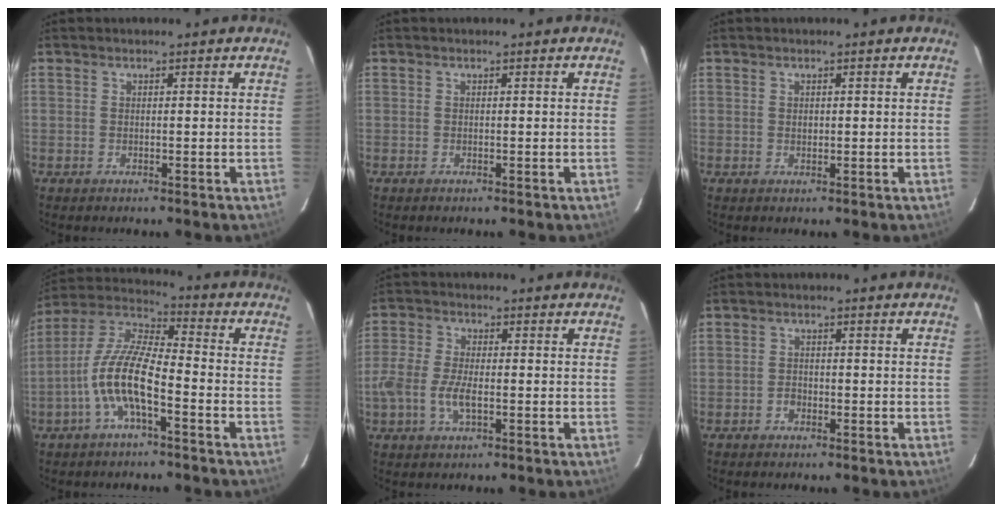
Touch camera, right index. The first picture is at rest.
{"total": 0.0}
{"total": 0.8, "force": [0.2, 0.7, 0.3], "torque": [-0.004, 0.003, 0.004]}
{"total": 11.6, "force": [-4.6, 3.2, 10.2], "torque": [-0.215, 0.007, -0.093]}
{"total": 7.0, "force": [-2.3, 3.1, 5.8], "torque": [-0.130, -0.002, -0.047]}
{"total": 1.6, "force": [-0.9, 1.2, 0.5], "torque": [-0.009, 0.003, -0.015]}